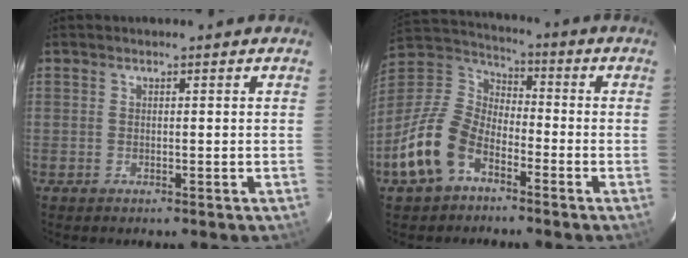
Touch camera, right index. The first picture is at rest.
{"total": 14.9, "force": [-7.6, 9.0, 9.1], "torque": [-0.207, 0.001, -0.148]}